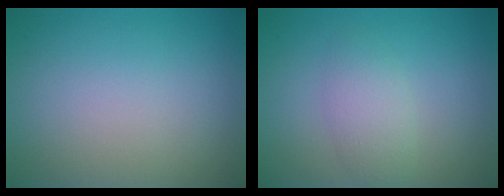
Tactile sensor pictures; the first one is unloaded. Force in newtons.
{"total": 2.3, "press": 2.3, "slide": 0.1}